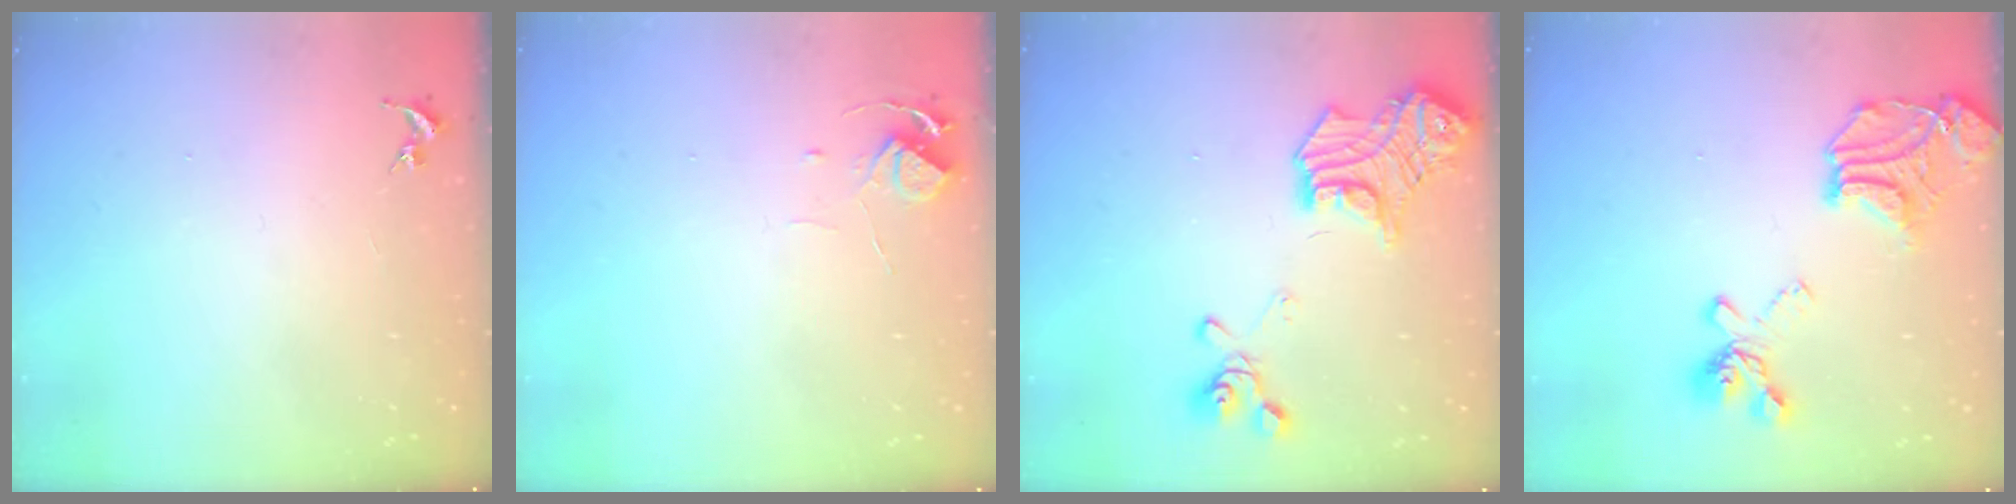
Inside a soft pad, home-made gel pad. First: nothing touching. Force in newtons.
{"total": 6.1, "press": 6.0, "slide": 0.4}
{"total": 20.7, "press": 20.7, "slide": 1.8}
{"total": 21.1, "press": 21.0, "slide": 2.5}